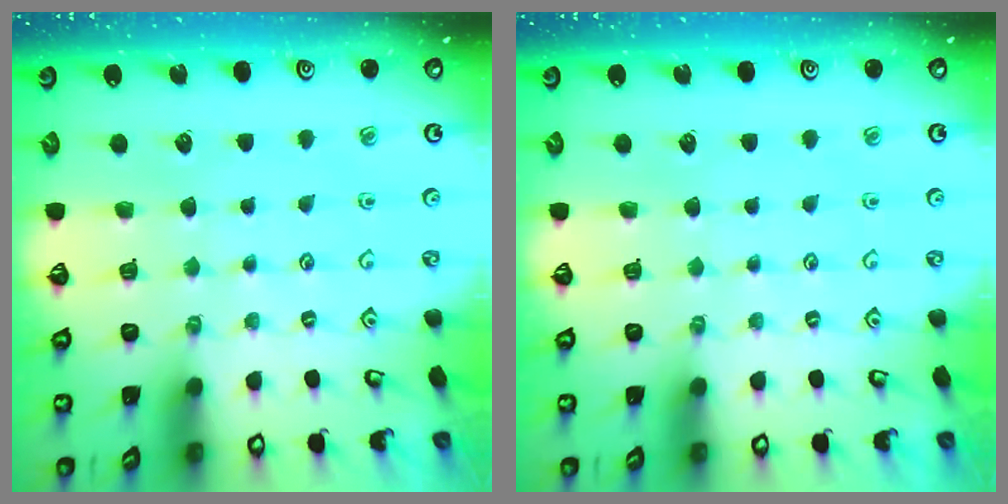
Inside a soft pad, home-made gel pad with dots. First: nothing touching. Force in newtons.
{"total": 0.0}